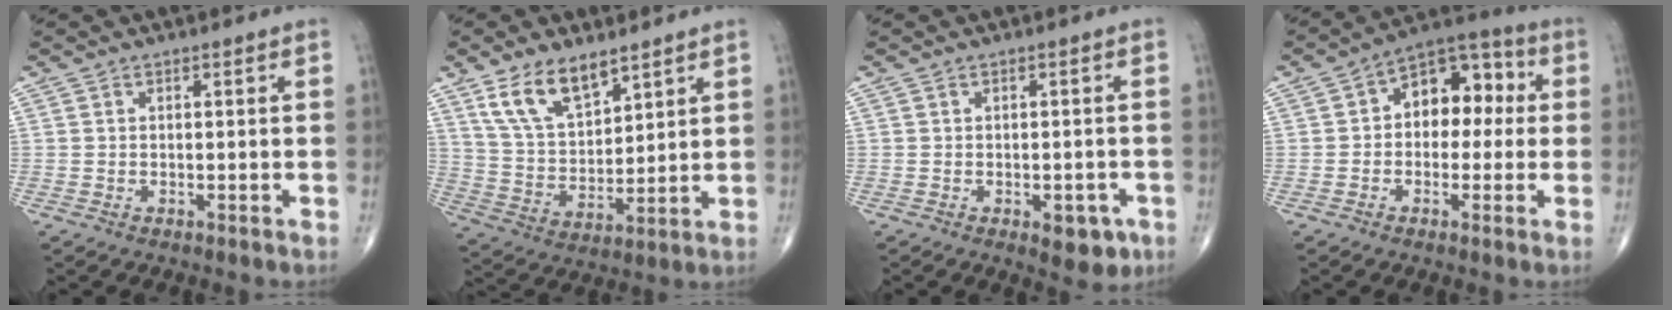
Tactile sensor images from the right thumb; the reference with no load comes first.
{"total": 11.5, "force": [7.5, 5.3, 7.0], "torque": [-0.114, -0.035, 0.153]}
{"total": 5.2, "force": [-2.2, 2.6, 3.9], "torque": [-0.025, 0.006, -0.021]}
{"total": 11.7, "force": [1.2, 7.7, 8.8], "torque": [-0.082, 0.038, 0.004]}